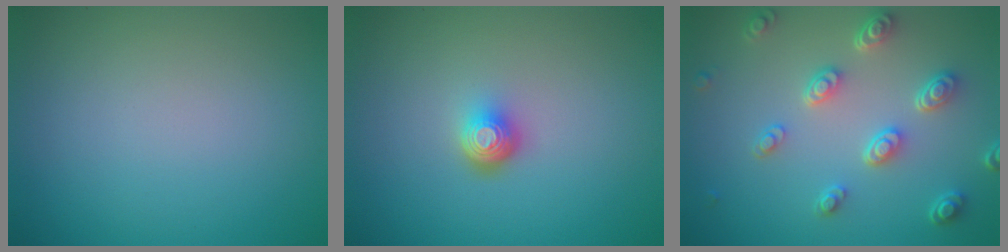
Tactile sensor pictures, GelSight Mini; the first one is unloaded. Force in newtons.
{"total": 2.2, "press": 1.4, "slide": 1.7}
{"total": 4.6, "press": 3.4, "slide": 3.0}